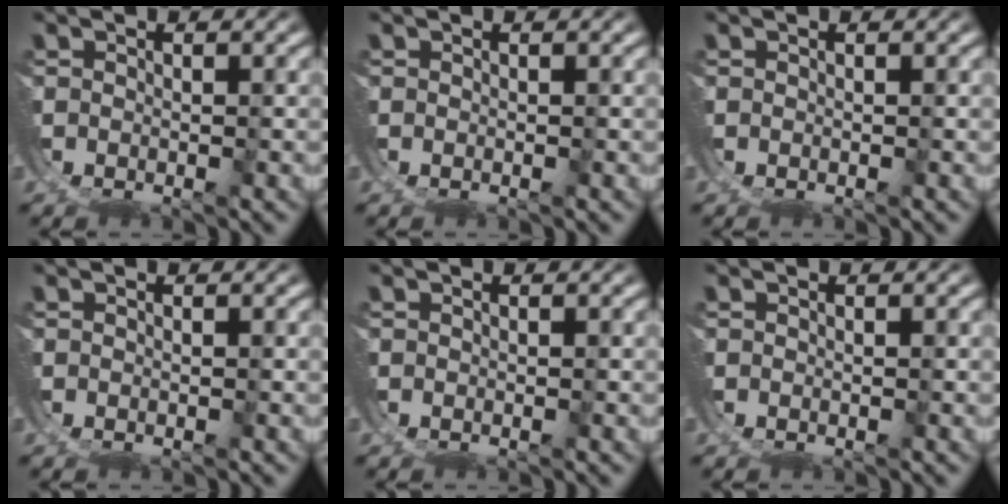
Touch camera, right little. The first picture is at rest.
{"total": 0.0}
{"total": 0.0}
{"total": 0.0}
{"total": 0.0}
{"total": 0.0}